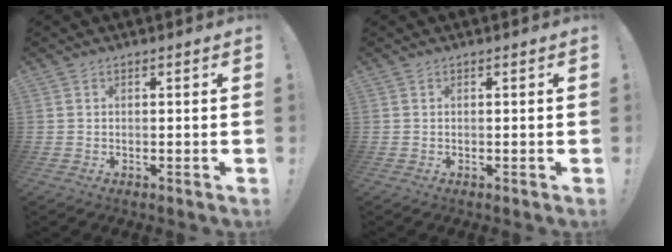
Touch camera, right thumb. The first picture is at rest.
{"total": 0.0}